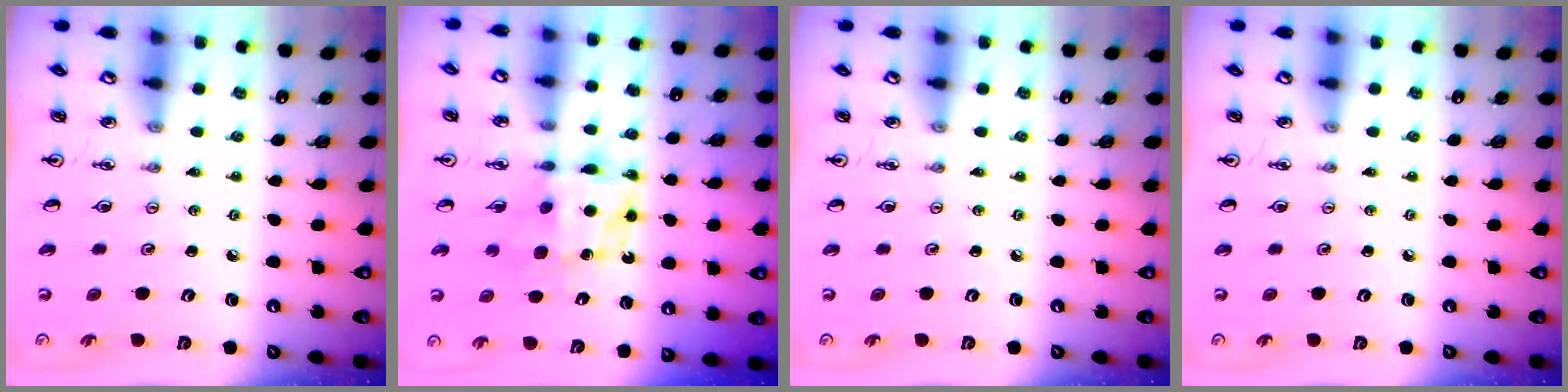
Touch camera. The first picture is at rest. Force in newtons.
{"total": 7.0, "press": 7.0, "slide": 0.4}
{"total": 0.0}
{"total": 0.0}